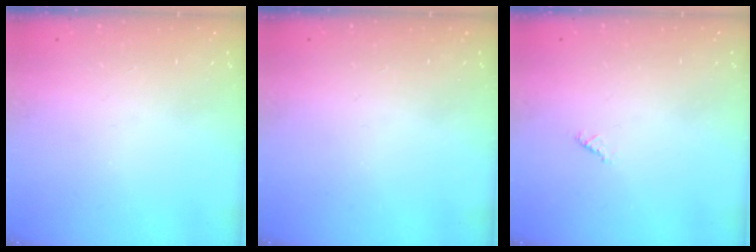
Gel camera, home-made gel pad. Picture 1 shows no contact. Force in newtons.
{"total": 0.0}
{"total": 0.6, "press": 0.6, "slide": 0.2}